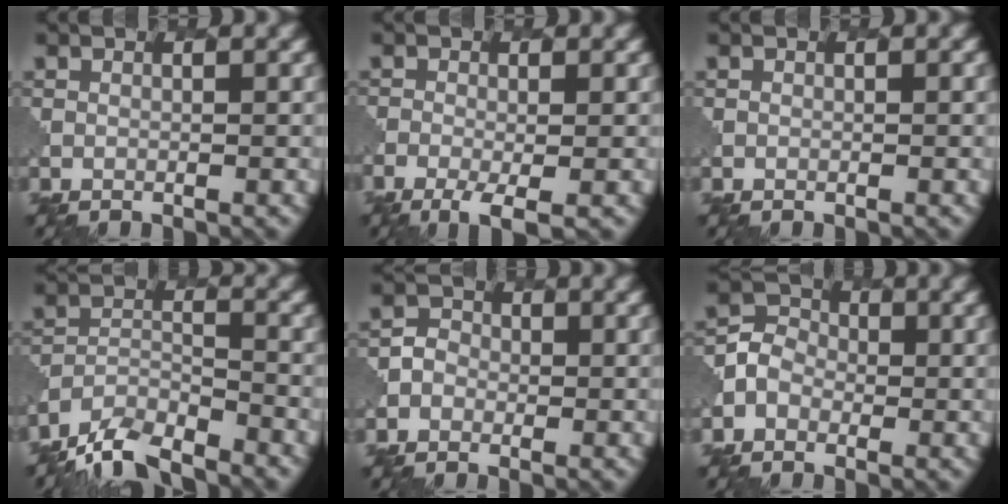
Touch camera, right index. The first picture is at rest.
{"total": 3.1, "force": [-1.7, 0.9, 2.4], "torque": [-0.049, -0.007, -0.032]}
{"total": 0.0}
{"total": 6.6, "force": [-6.1, 1.7, 2.0], "torque": [-0.043, -0.014, -0.112]}
{"total": 1.8, "force": [-0.5, 1.7, 0.2], "torque": [0.012, 0.008, -0.014]}
{"total": 2.5, "force": [-0.7, 2.2, 0.9], "torque": [-0.015, 0.004, -0.018]}